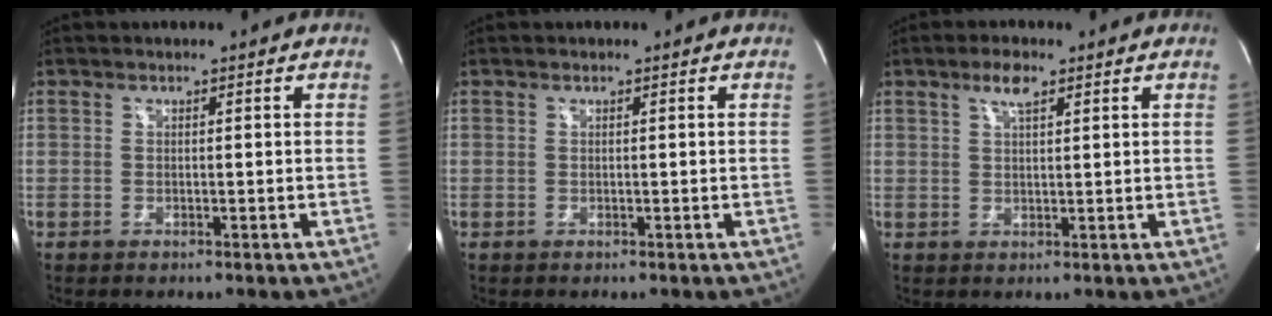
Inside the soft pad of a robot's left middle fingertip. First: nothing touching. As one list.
[{"total": 0.0}, {"total": 3.2, "force": [1.9, 0.8, 2.5], "torque": [-0.051, 0.006, 0.036]}]